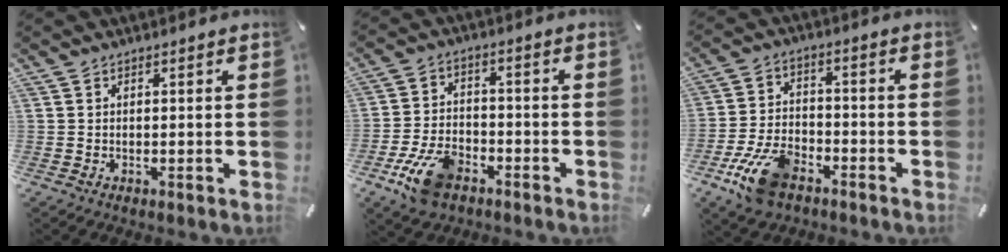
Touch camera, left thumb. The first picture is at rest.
{"total": 10.5, "force": [-5.8, 6.0, 6.4], "torque": [-0.136, 0.027, -0.105]}
{"total": 11.8, "force": [-6.9, 6.3, 7.1], "torque": [-0.139, 0.036, -0.124]}